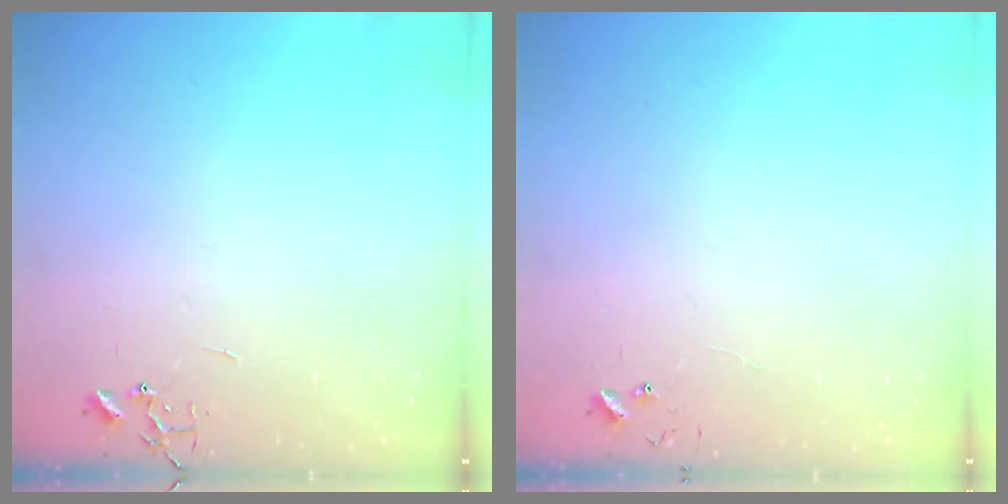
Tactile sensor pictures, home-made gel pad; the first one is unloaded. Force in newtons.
{"total": 4.7, "press": 4.7, "slide": 0.5}